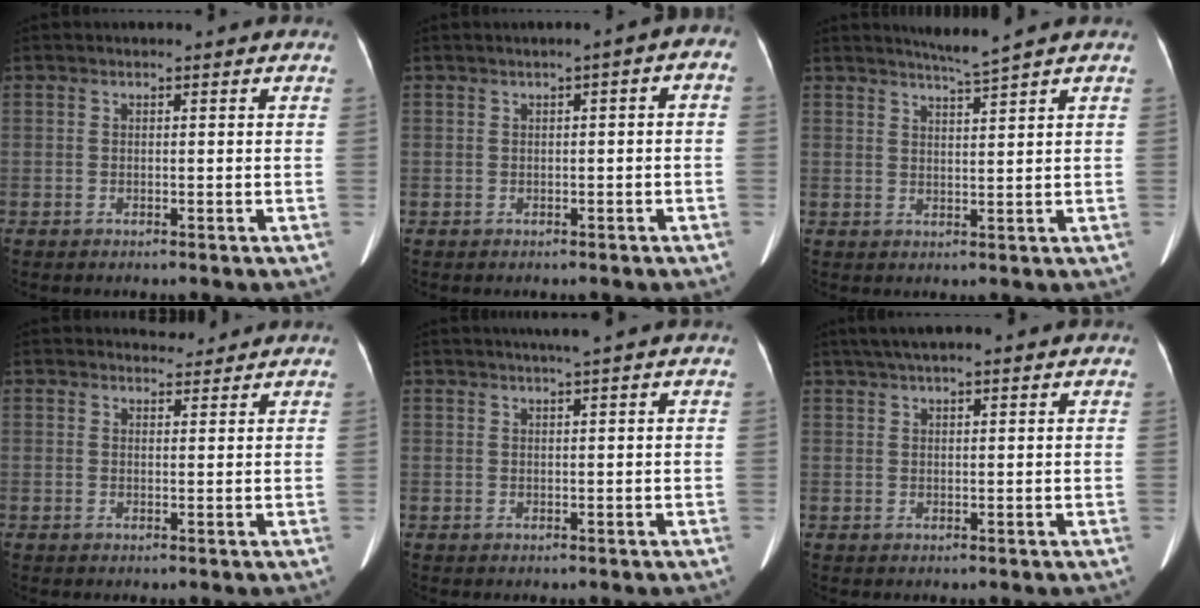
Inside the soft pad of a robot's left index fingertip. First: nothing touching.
{"total": 2.7, "force": [0.0, 0.8, 2.6], "torque": [-0.030, 0.020, -0.005]}
{"total": 3.3, "force": [2.8, -1.4, 1.0], "torque": [-0.019, -0.012, 0.055]}
{"total": 2.2, "force": [2.0, 0.7, -0.2], "torque": [0.003, 0.000, 0.030]}
{"total": 2.2, "force": [1.7, -0.6, 1.3], "torque": [-0.019, 0.004, 0.030]}
{"total": 7.1, "force": [5.3, 1.1, 4.5], "torque": [-0.068, 0.039, 0.080]}